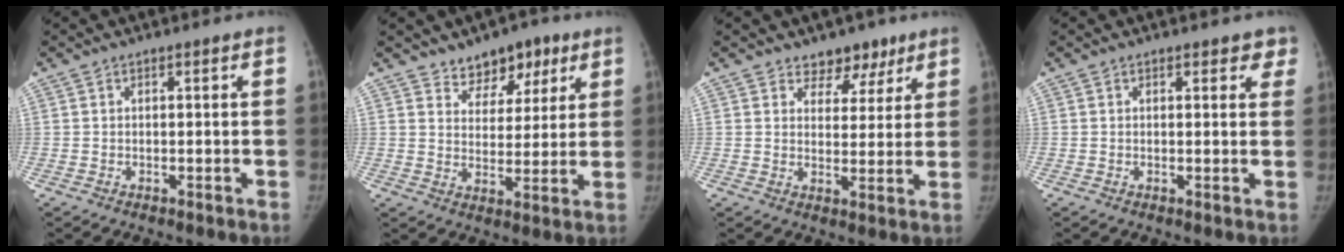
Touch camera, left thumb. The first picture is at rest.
{"total": 8.2, "force": [5.6, 5.1, 3.0], "torque": [0.000, -0.030, 0.089]}
{"total": 6.0, "force": [4.3, 3.9, 1.4], "torque": [0.024, -0.023, 0.065]}
{"total": 3.1, "force": [2.2, 1.5, 1.5], "torque": [0.018, -0.006, 0.020]}